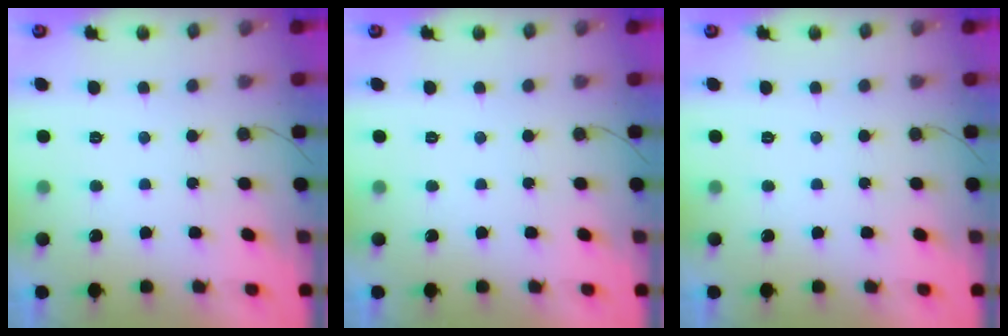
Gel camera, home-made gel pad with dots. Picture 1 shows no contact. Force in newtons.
{"total": 0.0}
{"total": 0.0}